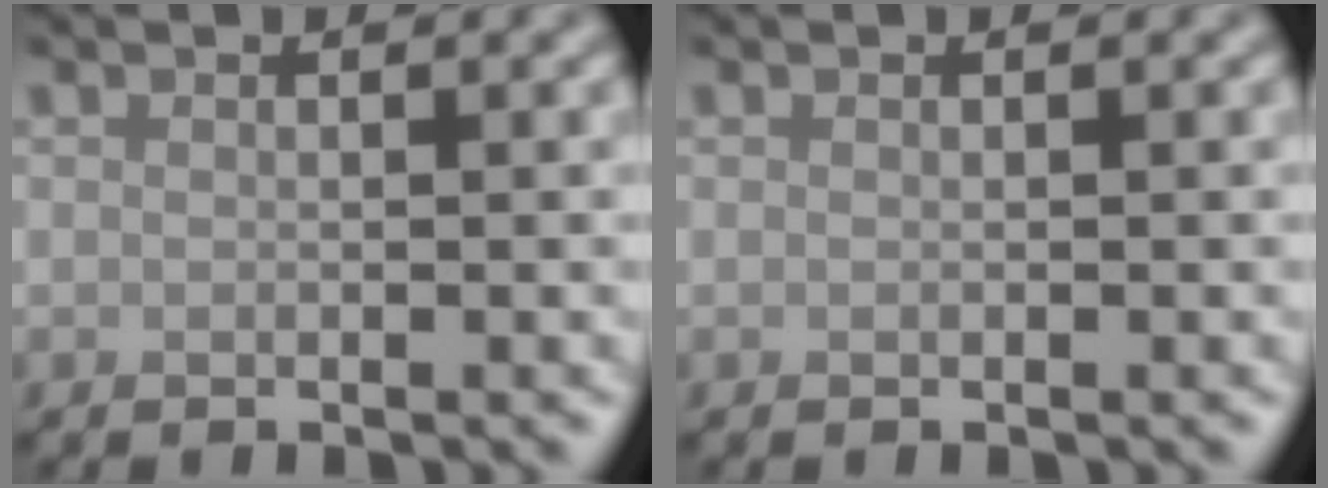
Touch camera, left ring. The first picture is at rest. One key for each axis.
{"total": 0.0}